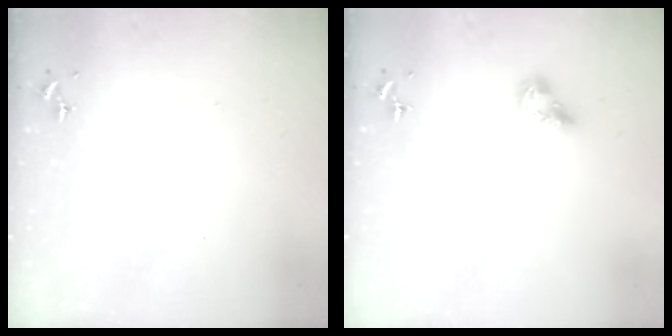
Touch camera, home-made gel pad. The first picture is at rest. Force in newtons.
{"total": 6.3, "press": 6.3, "slide": 0.5}